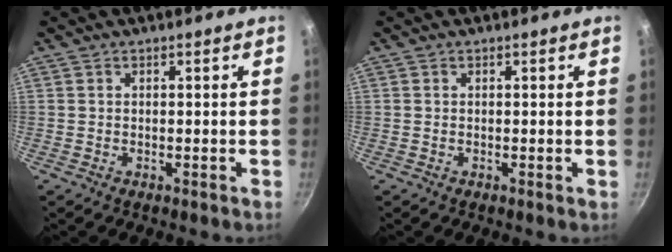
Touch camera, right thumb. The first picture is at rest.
{"total": 0.0}